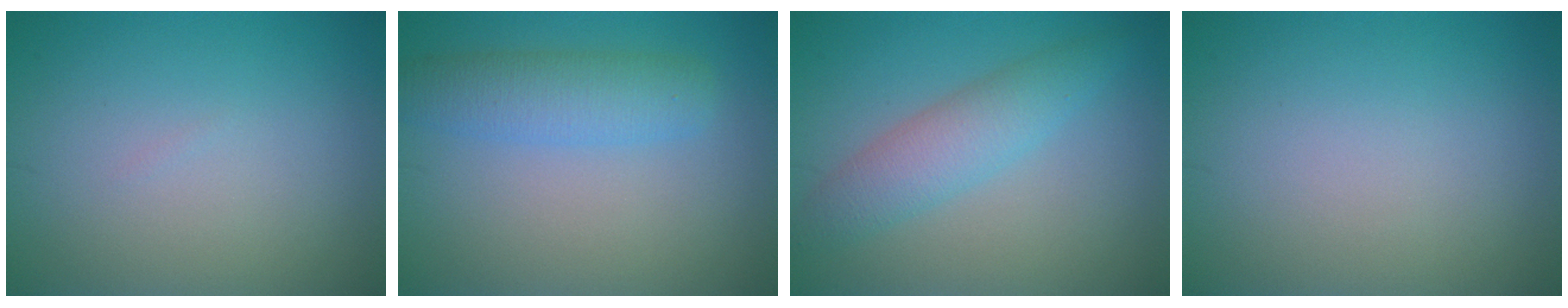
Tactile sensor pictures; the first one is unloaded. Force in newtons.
{"total": 3.9, "press": 3.9, "slide": 0.2}
{"total": 3.8, "press": 3.8, "slide": 0.2}
{"total": 0.0}